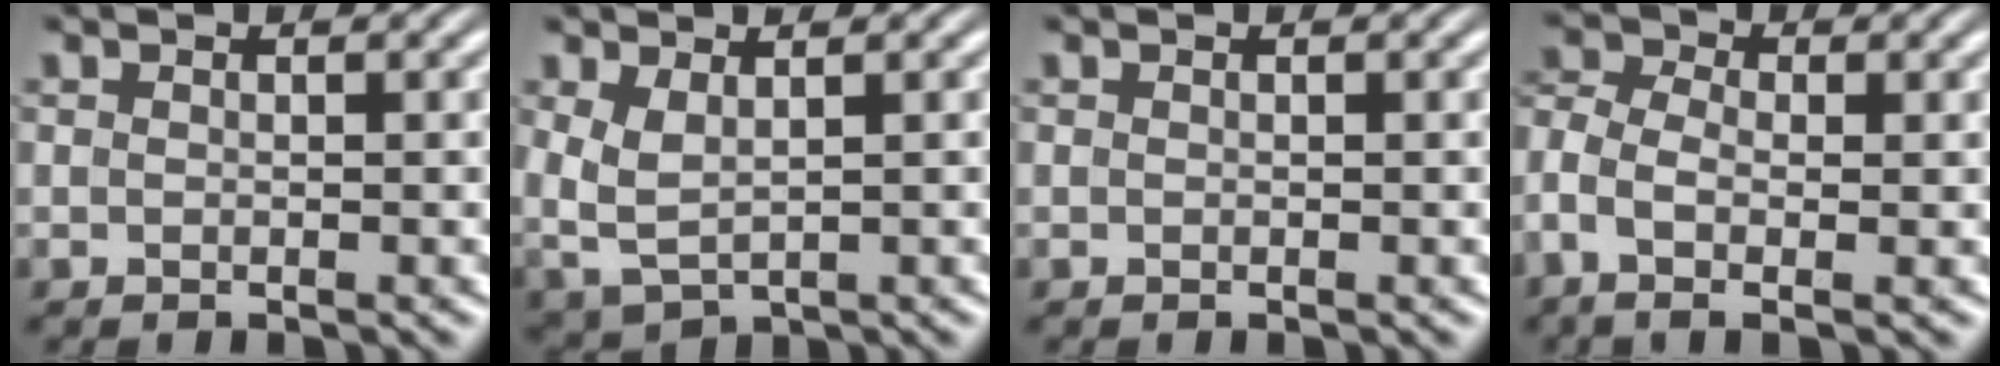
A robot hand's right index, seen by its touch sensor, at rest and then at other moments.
{"total": 4.2, "force": [0.2, 3.4, 2.5], "torque": [-0.078, -0.029, 0.020]}
{"total": 0.0}
{"total": 4.7, "force": [-0.3, 3.3, 3.4], "torque": [-0.100, -0.017, -0.004]}